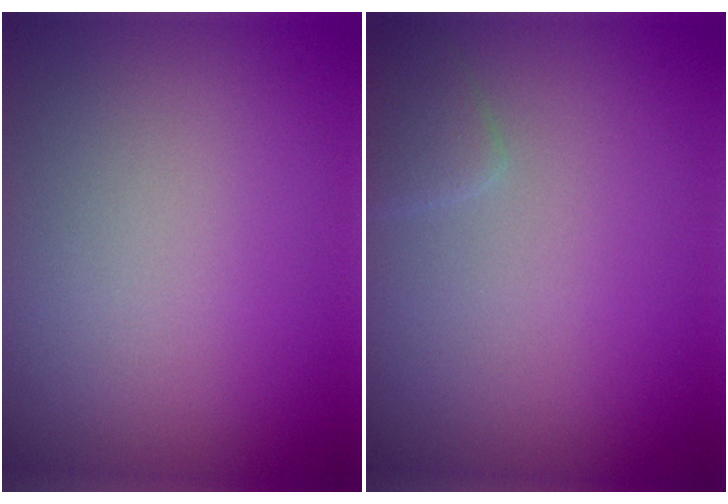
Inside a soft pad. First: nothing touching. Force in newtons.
{"total": 1.3, "press": 1.3, "slide": 0.0}